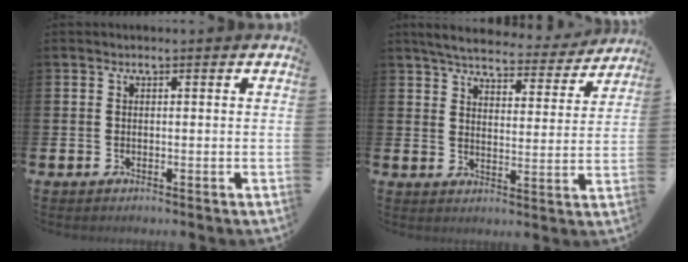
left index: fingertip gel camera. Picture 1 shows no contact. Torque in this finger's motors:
{"motor_torque": [0.55, -0.54, 0.27, 0.08]}